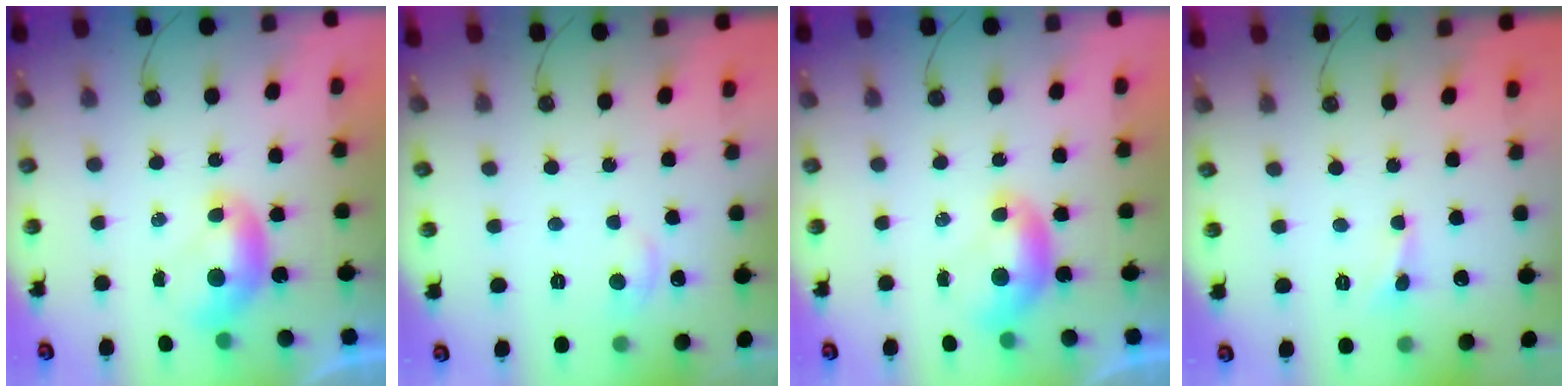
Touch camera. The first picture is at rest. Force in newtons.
{"total": 0.9, "press": 0.1, "slide": 0.9}
{"total": 0.0}
{"total": 0.9, "press": 0.8, "slide": 0.4}